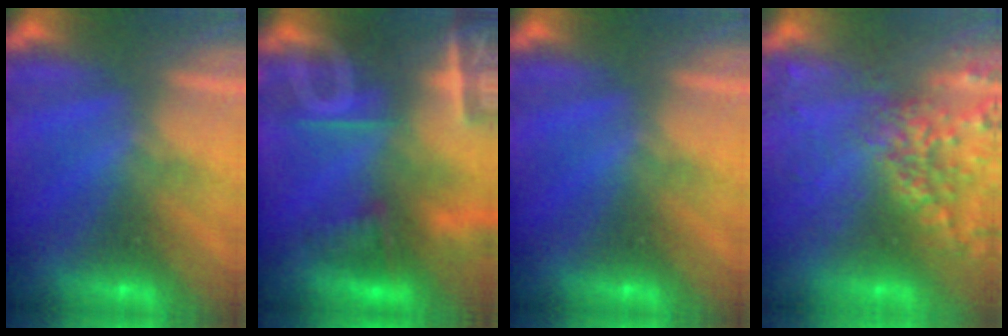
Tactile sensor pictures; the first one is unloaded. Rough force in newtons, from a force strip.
{"total": 8.4}
{"total": 0.0}
{"total": 6.5}